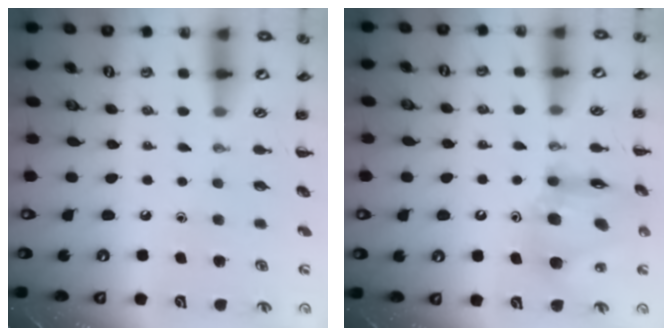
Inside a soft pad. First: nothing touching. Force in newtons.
{"total": 14.1, "press": 13.5, "slide": 4.2}